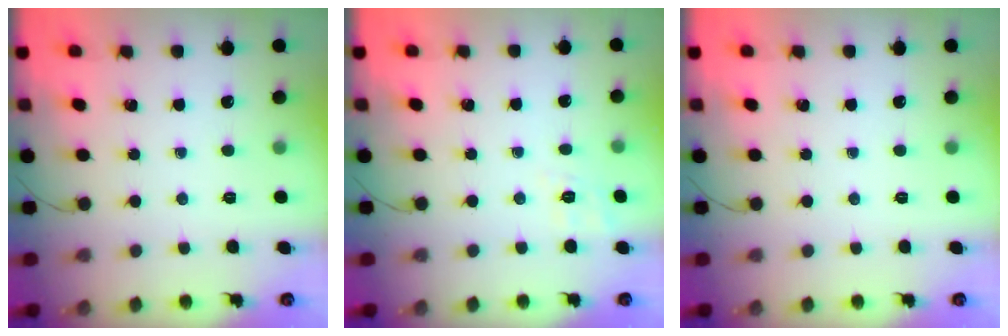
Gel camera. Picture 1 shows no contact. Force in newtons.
{"total": 2.0, "press": 0.1, "slide": 2.0}
{"total": 0.0}